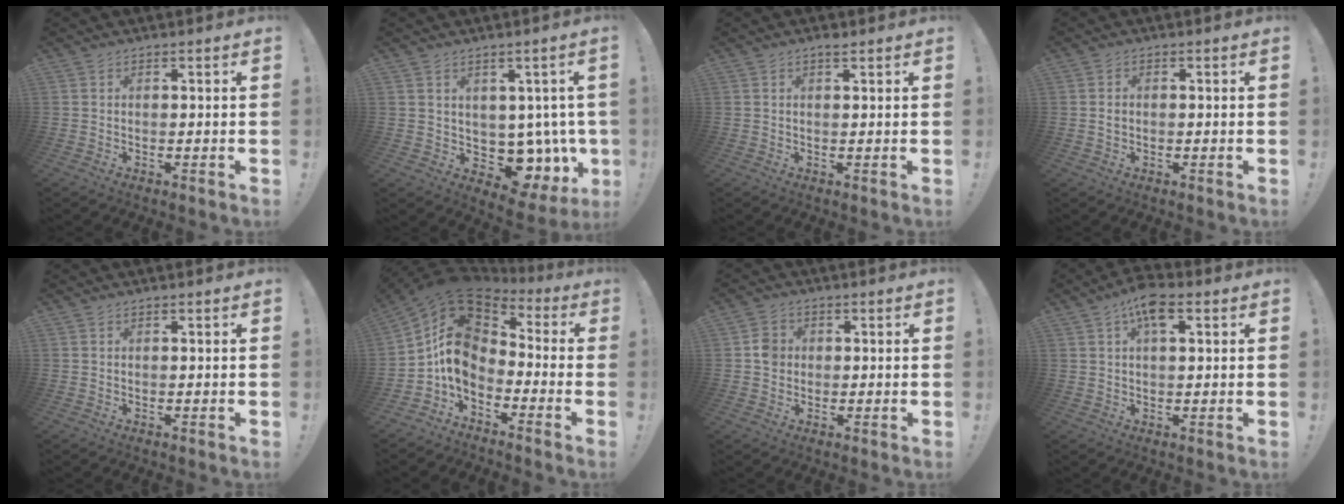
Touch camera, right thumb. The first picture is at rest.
{"total": 9.4, "force": [-0.8, 7.2, 5.9], "torque": [-0.058, -0.011, 0.004]}
{"total": 1.3, "force": [1.0, 0.1, 0.8], "torque": [-0.004, -0.005, 0.015]}
{"total": 1.0, "force": [0.0, 0.9, 0.5], "torque": [-0.011, 0.006, 0.000]}
{"total": 0.0}
{"total": 13.8, "force": [1.5, 9.5, 9.9], "torque": [-0.174, -0.015, 0.023]}
{"total": 4.6, "force": [-0.1, 4.2, 1.9], "torque": [-0.021, 0.008, -0.002]}
{"total": 7.9, "force": [3.6, 3.6, 6.1], "torque": [-0.097, -0.005, 0.061]}